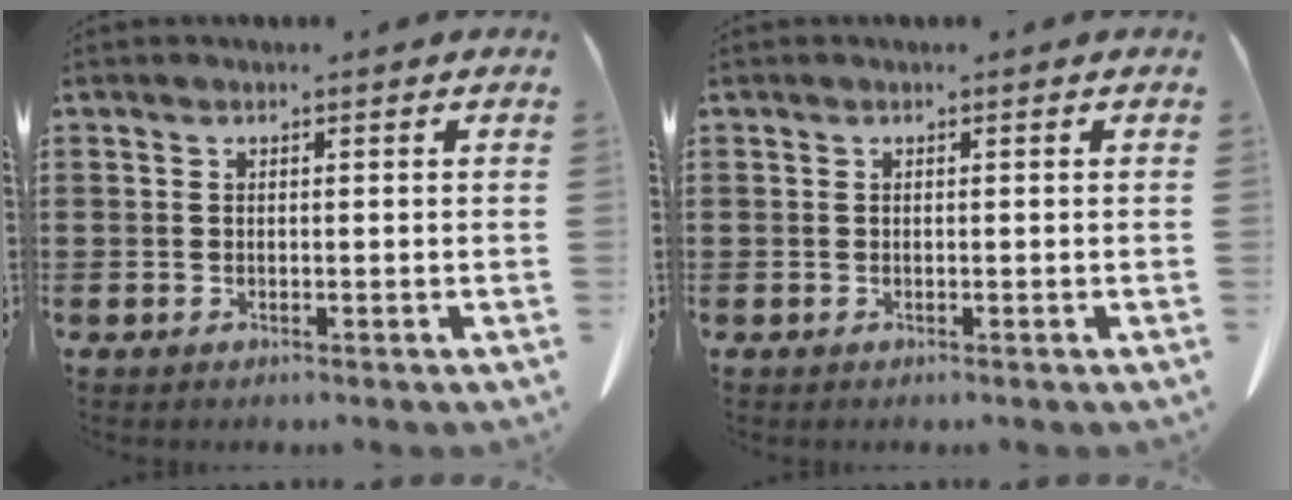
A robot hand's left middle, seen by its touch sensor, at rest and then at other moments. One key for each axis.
{"total": 0.0}